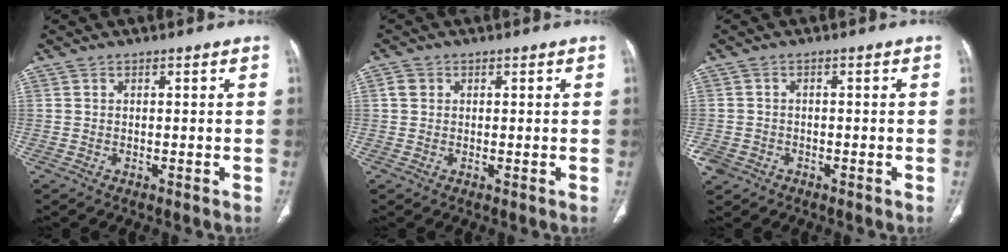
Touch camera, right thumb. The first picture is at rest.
{"total": 2.0, "force": [0.6, 1.7, 0.8], "torque": [-0.010, 0.002, 0.010]}
{"total": 3.5, "force": [-1.9, 2.9, 1.0], "torque": [-0.021, 0.011, -0.032]}